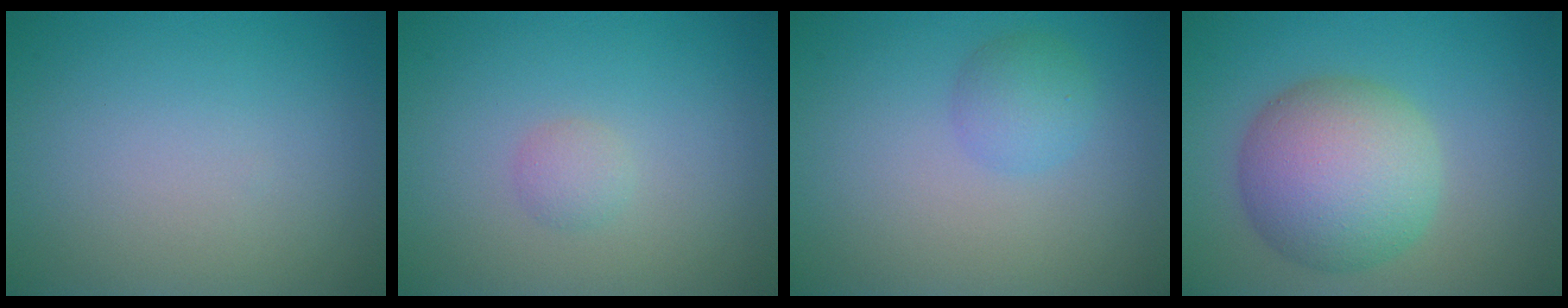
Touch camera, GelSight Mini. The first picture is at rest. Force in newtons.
{"total": 1.1, "press": 1.1, "slide": 0.1}
{"total": 2.1, "press": 2.1, "slide": 0.1}
{"total": 8.1, "press": 8.1, "slide": 0.3}